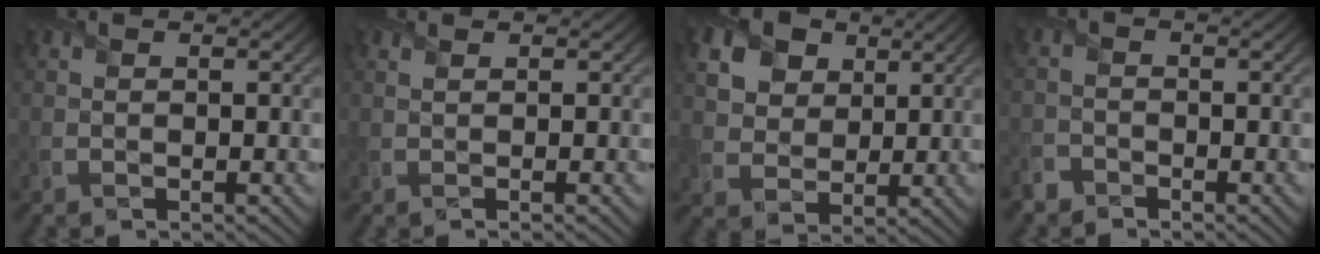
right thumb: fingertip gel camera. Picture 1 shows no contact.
{"total": 1.1, "force": [0.7, 0.1, 0.8], "torque": [-0.018, 0.002, 0.008]}
{"total": 12.3, "force": [6.2, 9.0, 5.6], "torque": [-0.167, 0.018, 0.121]}
{"total": 2.2, "force": [-2.0, 0.9, 0.2], "torque": [-0.004, -0.003, -0.049]}